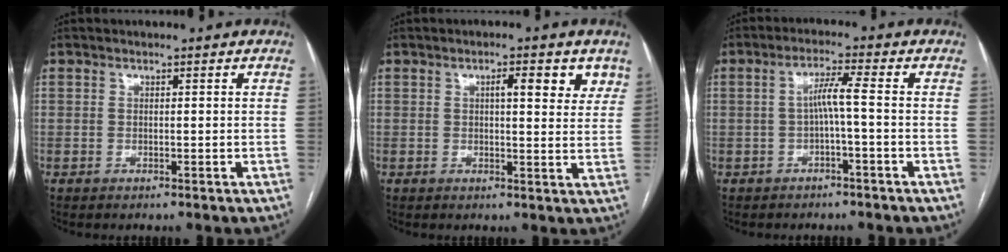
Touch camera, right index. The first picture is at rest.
{"total": 5.3, "force": [2.7, 1.5, 4.3], "torque": [-0.053, 0.004, 0.032]}
{"total": 3.8, "force": [-0.7, -0.4, 3.8], "torque": [-0.070, 0.015, -0.008]}